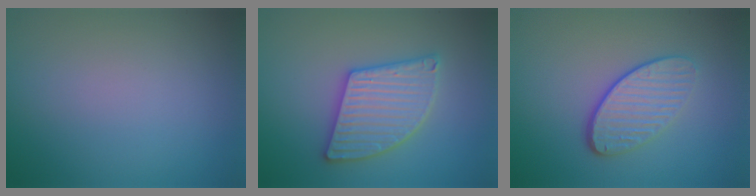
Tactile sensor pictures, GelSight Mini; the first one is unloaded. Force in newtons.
{"total": 5.4, "press": 5.4, "slide": 0.7}
{"total": 4.3, "press": 3.2, "slide": 2.9}